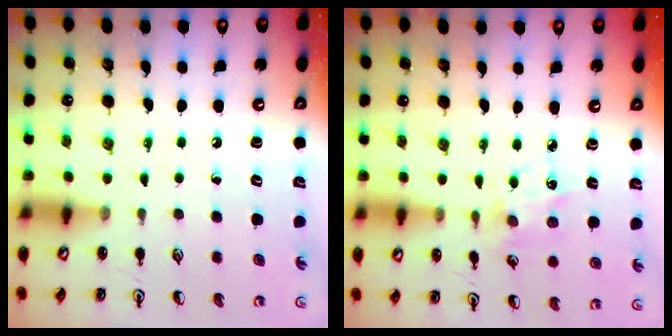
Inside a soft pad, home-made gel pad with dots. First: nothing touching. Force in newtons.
{"total": 2.8, "press": 2.8, "slide": 0.5}